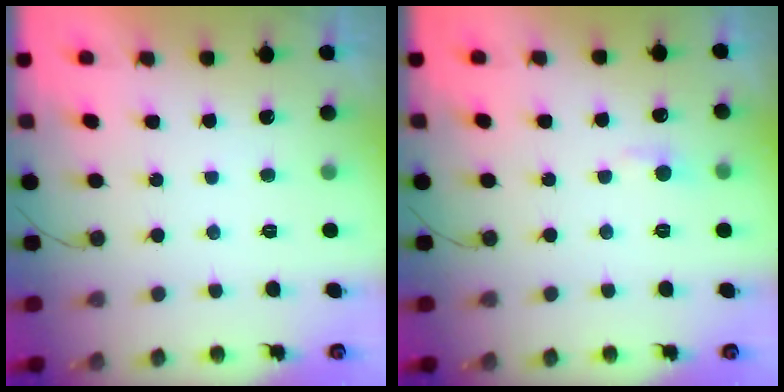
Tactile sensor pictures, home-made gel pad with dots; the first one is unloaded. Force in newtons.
{"total": 4.3, "press": 4.3, "slide": 0.6}